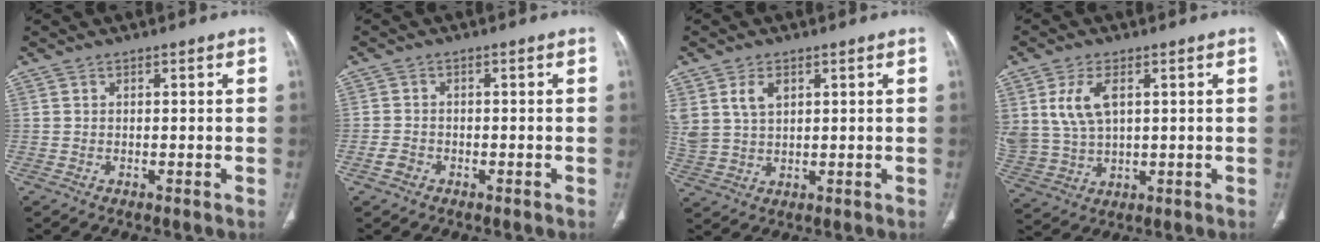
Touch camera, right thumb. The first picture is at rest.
{"total": 2.1, "force": [-1.2, 1.6, 0.8], "torque": [-0.013, 0.009, -0.022]}
{"total": 6.6, "force": [2.8, 4.2, 4.2], "torque": [-0.086, -0.006, 0.063]}
{"total": 9.1, "force": [2.8, 5.4, 6.7], "torque": [-0.139, -0.006, 0.065]}